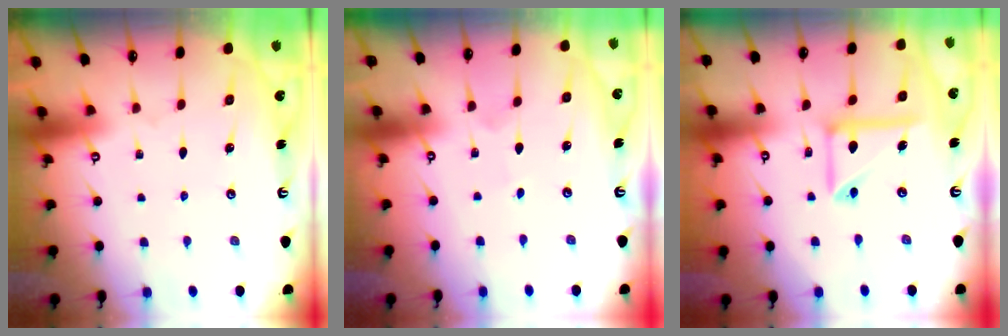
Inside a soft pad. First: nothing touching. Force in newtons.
{"total": 0.0}
{"total": 12.7, "press": 12.6, "slide": 1.7}